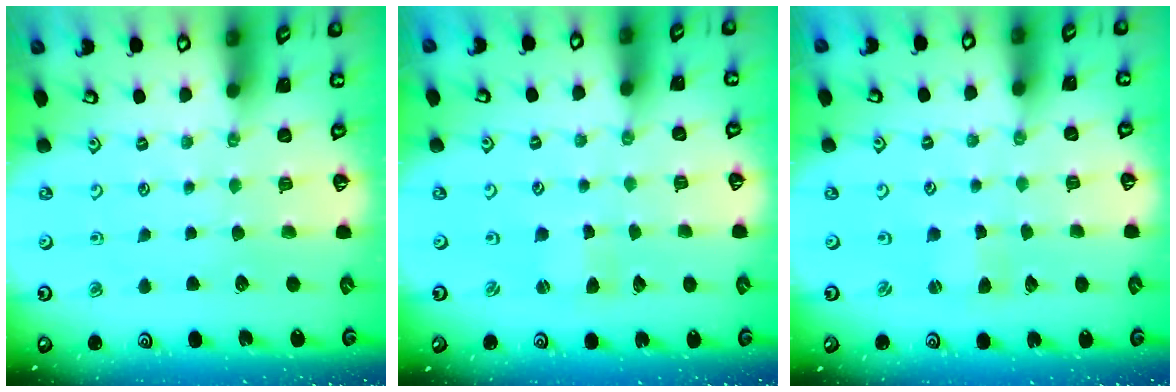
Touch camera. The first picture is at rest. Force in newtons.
{"total": 1.0, "press": 0.9, "slide": 0.2}
{"total": 1.0, "press": 0.9, "slide": 0.2}